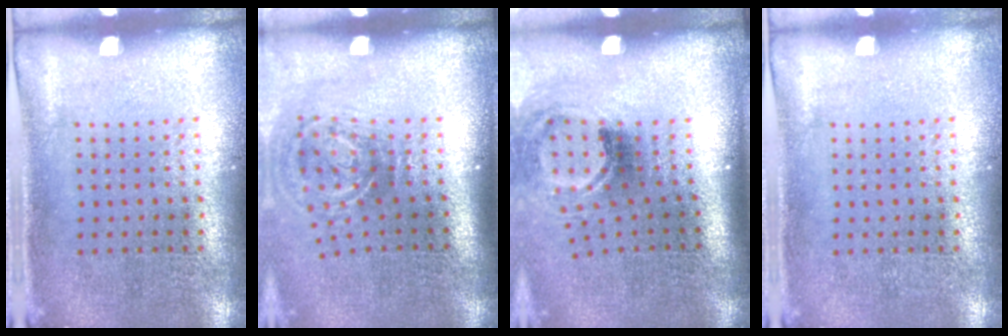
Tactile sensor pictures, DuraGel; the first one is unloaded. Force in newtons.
{"total": 2.0, "press": 1.3, "slide": 1.6}
{"total": 2.0, "press": 1.3, "slide": 1.6}
{"total": 0.0}